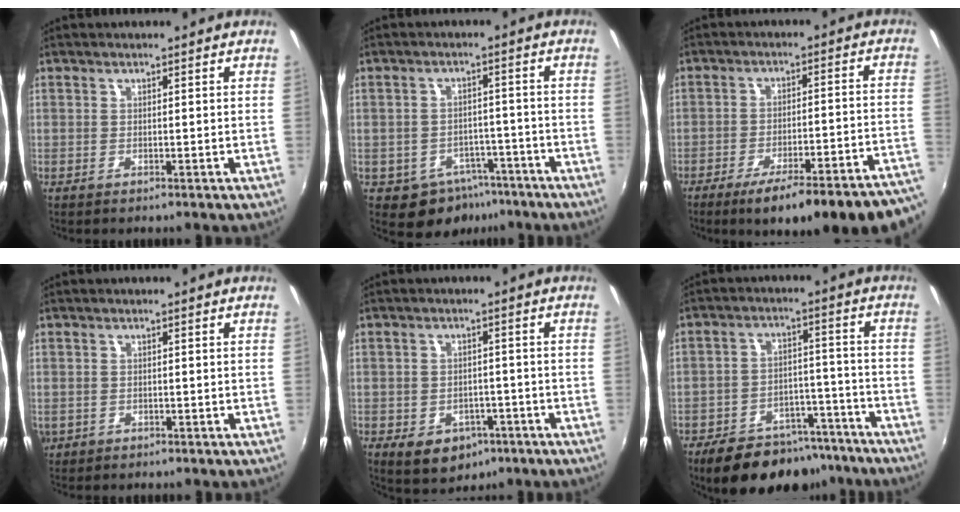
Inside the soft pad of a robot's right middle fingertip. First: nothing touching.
{"total": 8.1, "force": [-5.0, 5.9, 2.5], "torque": [-0.053, 0.013, -0.052]}
{"total": 21.7, "force": [-17.7, 1.9, 12.5], "torque": [-0.153, -0.037, -0.236]}
{"total": 2.4, "force": [-0.5, 2.1, 0.9], "torque": [-0.020, -0.004, -0.005]}
{"total": 8.5, "force": [-4.2, 6.3, 3.9], "torque": [-0.083, -0.007, -0.046]}
{"total": 16.3, "force": [-12.6, 8.2, 6.2], "torque": [-0.124, 0.032, -0.166]}